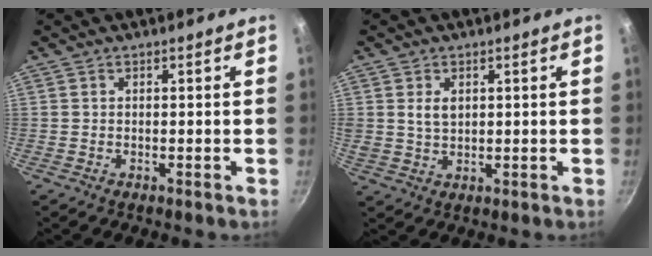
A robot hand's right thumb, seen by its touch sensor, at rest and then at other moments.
{"total": 3.6, "force": [1.1, 2.5, 2.4], "torque": [-0.034, -0.004, 0.024]}